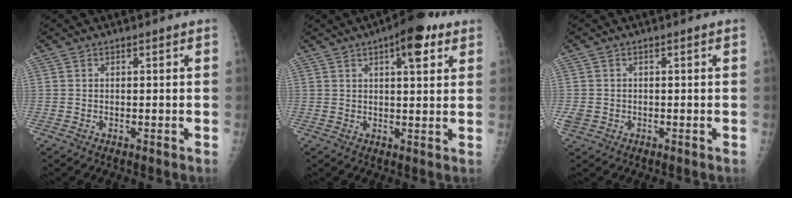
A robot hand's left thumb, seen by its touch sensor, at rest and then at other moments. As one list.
[{"total": 9.0, "force": [4.5, 3.1, 7.1], "torque": [-0.083, -0.009, 0.058]}, {"total": 2.4, "force": [-0.4, 2.1, 1.2], "torque": [-0.028, -0.001, -0.002]}]